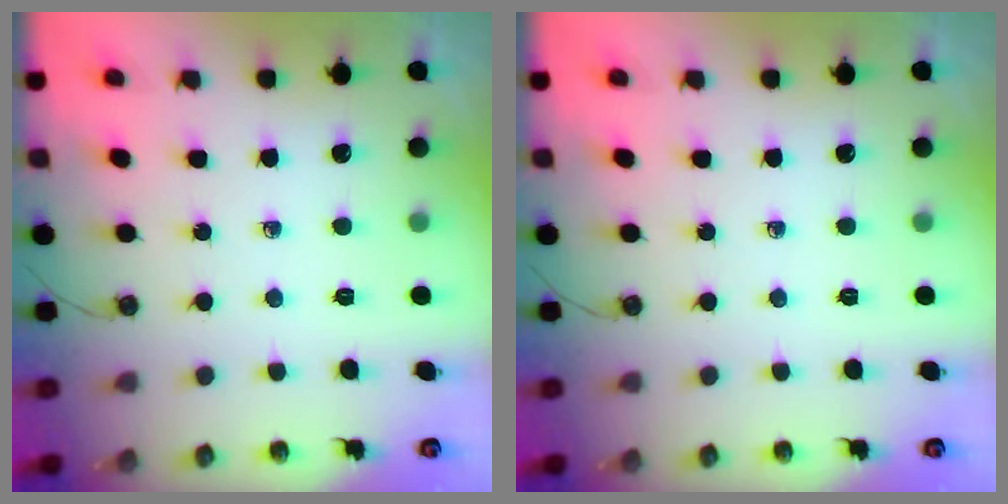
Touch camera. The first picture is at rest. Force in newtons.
{"total": 0.0}